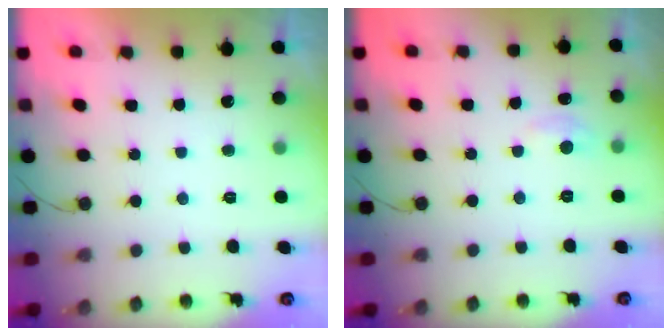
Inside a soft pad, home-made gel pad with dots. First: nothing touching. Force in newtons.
{"total": 3.5, "press": 3.4, "slide": 0.4}